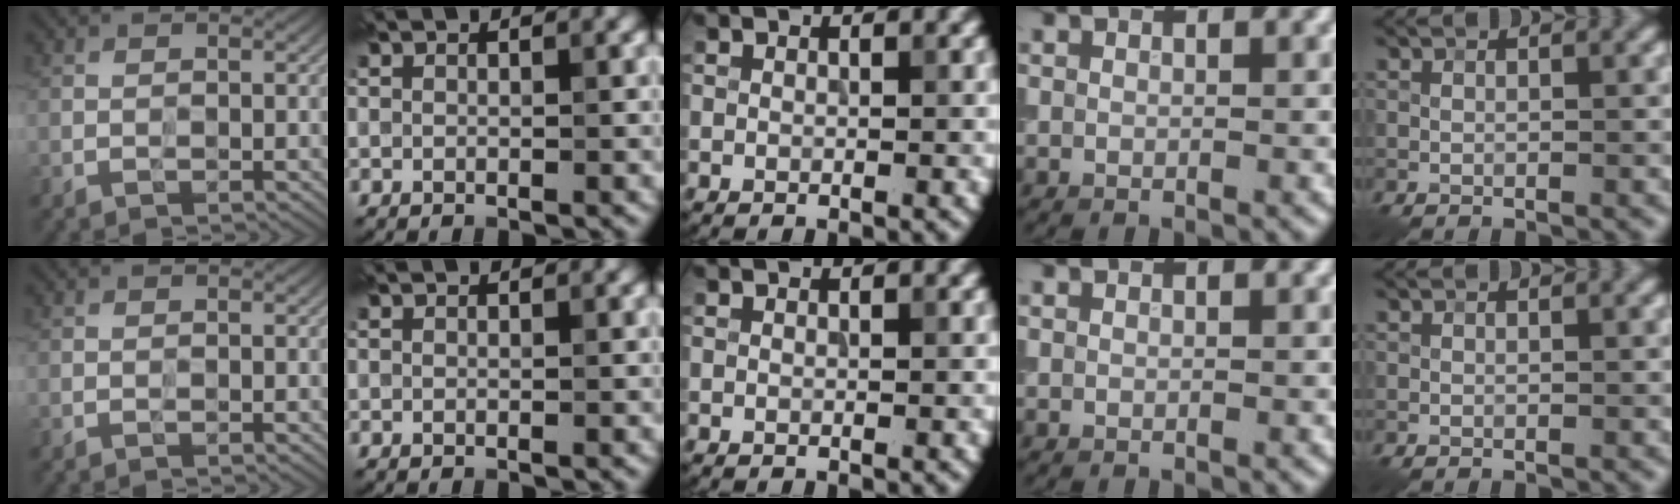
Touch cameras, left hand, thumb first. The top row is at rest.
{}